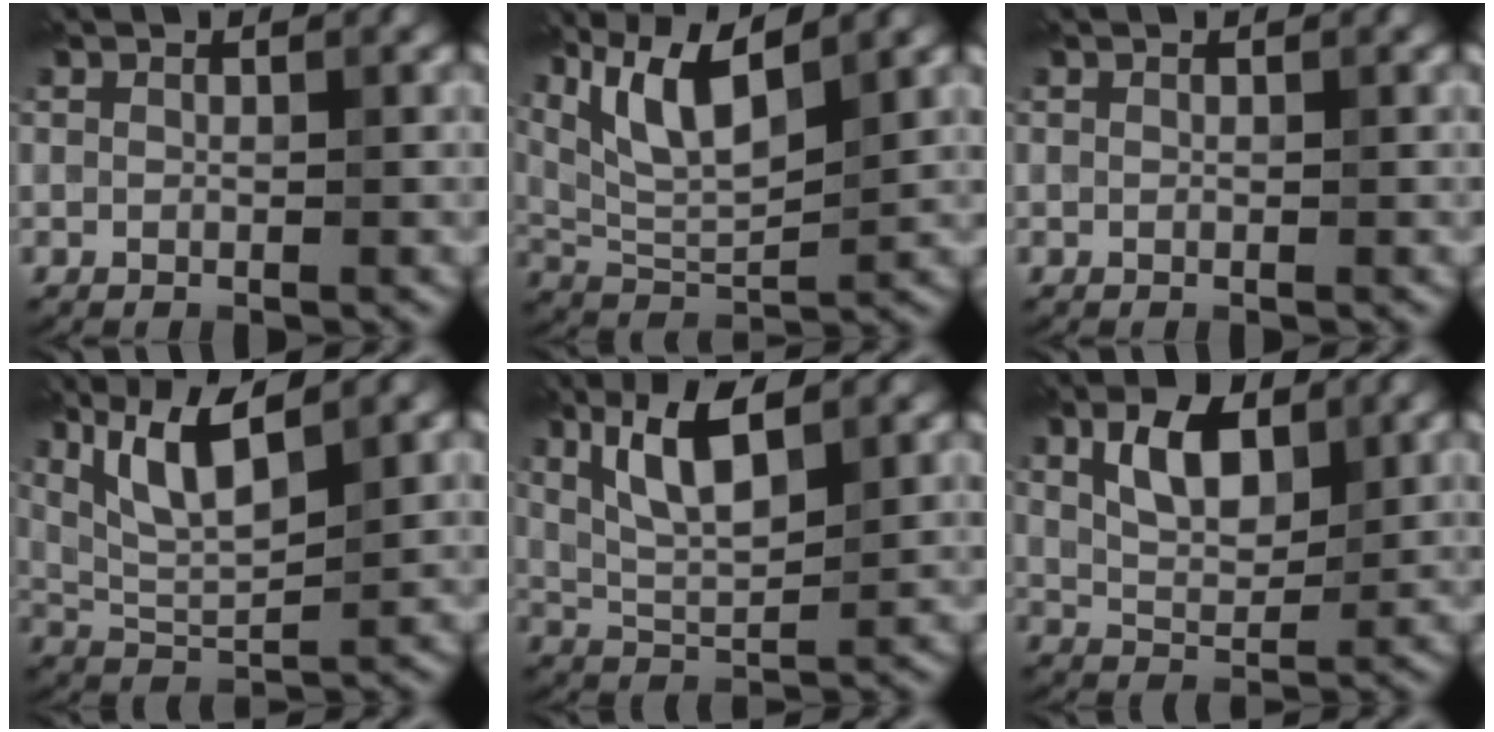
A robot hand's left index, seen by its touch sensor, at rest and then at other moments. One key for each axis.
{"total": 7.4, "fx": 4.3, "fy": 2.0, "fz": 5.7, "tx": -0.117, "ty": 0.009, "tz": 0.087}
{"total": 0.0}
{"total": 5.9, "fx": 3.3, "fy": 1.4, "fz": 4.7, "tx": -0.098, "ty": 0.005, "tz": 0.068}
{"total": 6.1, "fx": 2.9, "fy": 2.0, "fz": 5.0, "tx": -0.100, "ty": 0.009, "tz": 0.055}
{"total": 4.9, "fx": 2.2, "fy": 2.5, "fz": 3.6, "tx": -0.067, "ty": 0.009, "tz": 0.038}